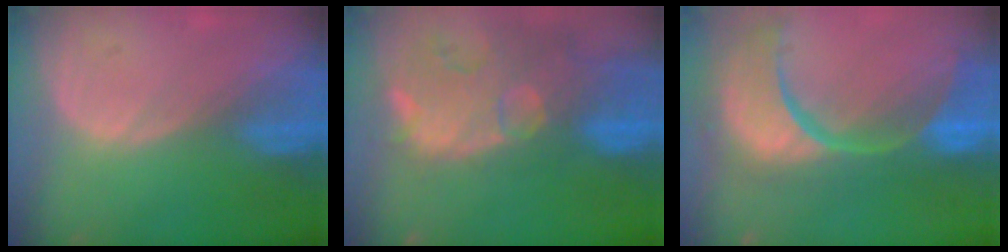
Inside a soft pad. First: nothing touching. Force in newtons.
{"total": 14.4, "press": 11.7, "slide": 8.5}
{"total": 14.8, "press": 11.7, "slide": 9.0}